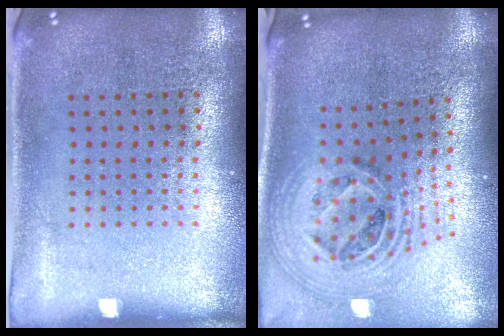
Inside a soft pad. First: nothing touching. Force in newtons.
{"total": 2.7, "press": 1.9, "slide": 1.9}